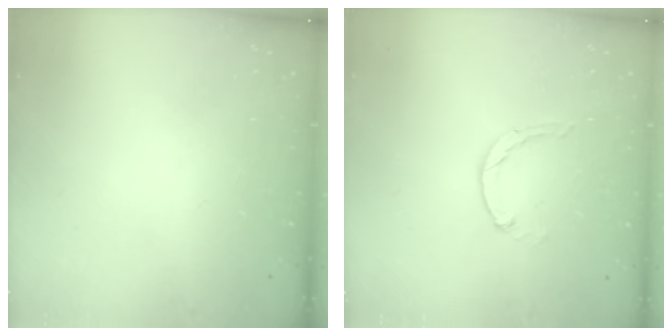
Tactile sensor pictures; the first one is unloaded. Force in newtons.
{"total": 0.8, "press": 0.7, "slide": 0.2}